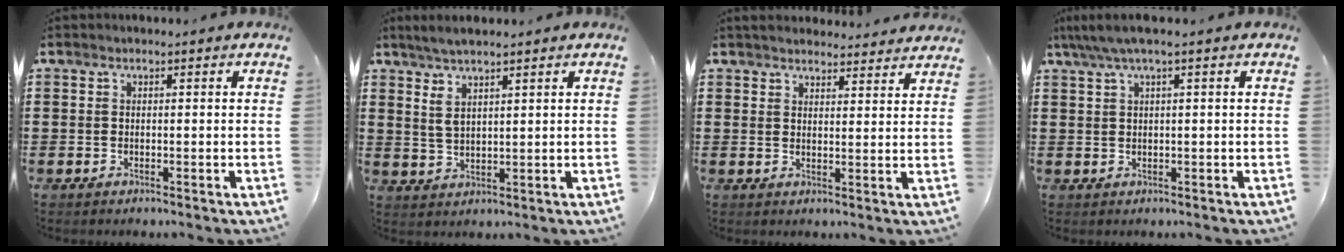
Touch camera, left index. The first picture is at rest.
{"total": 3.8, "force": [2.2, 1.1, 3.0], "torque": [-0.061, 0.006, 0.039]}
{"total": 3.1, "force": [3.0, 0.2, 0.3], "torque": [-0.006, -0.013, 0.055]}
{"total": 2.2, "force": [0.7, 0.1, 2.1], "torque": [-0.049, -0.003, 0.008]}